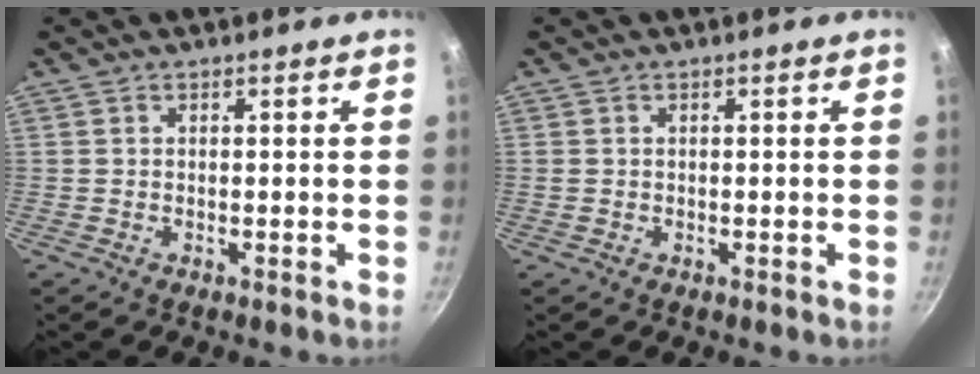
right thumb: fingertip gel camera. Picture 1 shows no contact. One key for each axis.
{"total": 0.8, "fx": 0.0, "fy": 0.7, "fz": 0.3, "tx": -0.006, "ty": 0.002, "tz": 0.001}